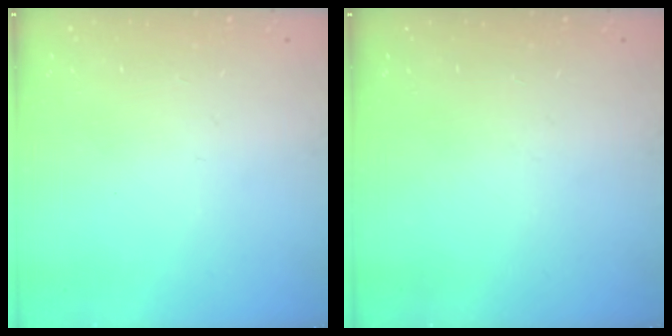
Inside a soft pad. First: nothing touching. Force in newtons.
{"total": 0.0}